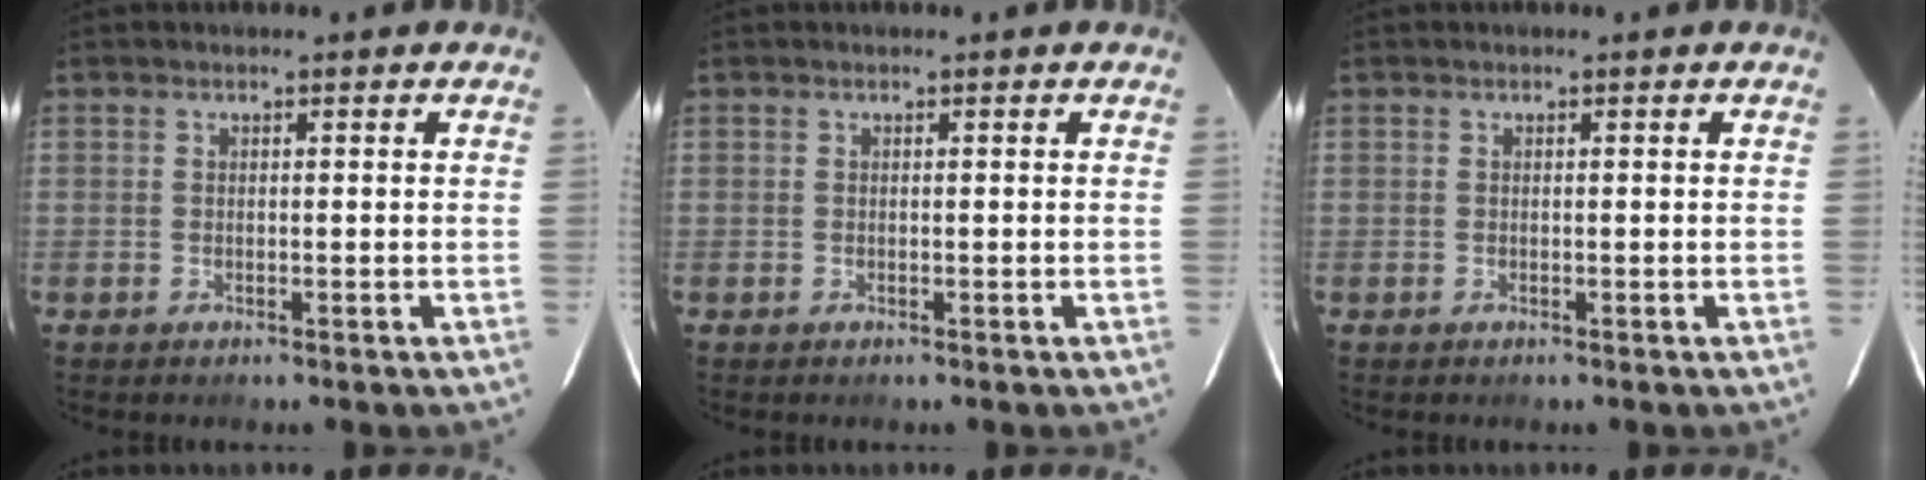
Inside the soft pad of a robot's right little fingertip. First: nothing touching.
{"total": 0.0}
{"total": 0.0}